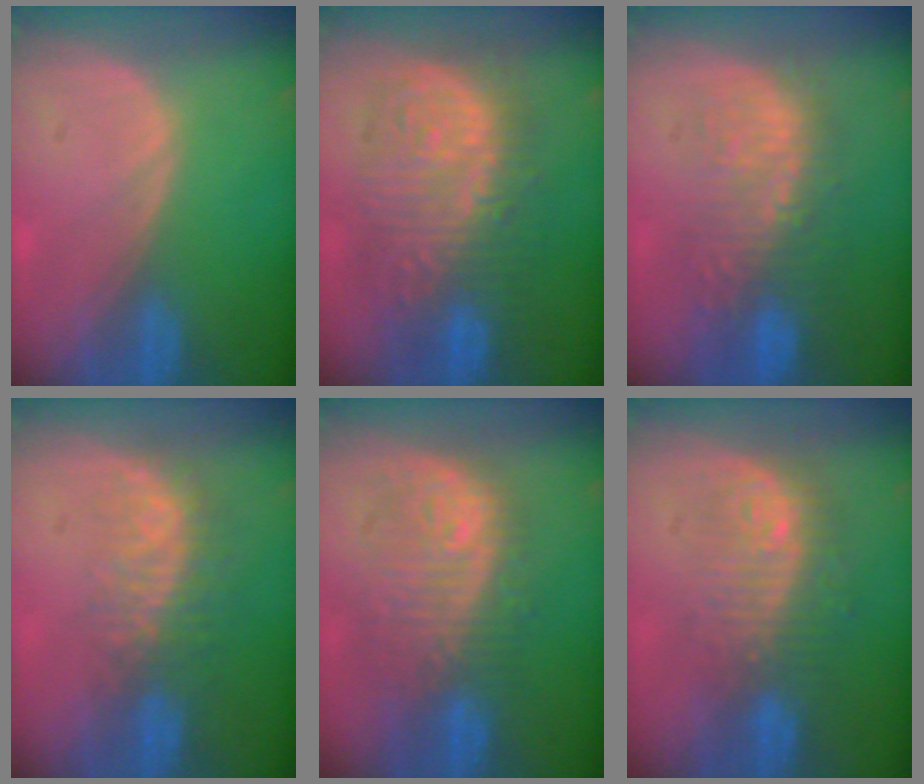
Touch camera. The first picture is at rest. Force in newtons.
{"total": 12.7, "press": 12.6, "slide": 1.4}
{"total": 10.1, "press": 9.0, "slide": 4.5}
{"total": 8.3, "press": 7.0, "slide": 4.4}
{"total": 10.4, "press": 10.1, "slide": 2.6}
{"total": 9.0, "press": 8.7, "slide": 2.4}